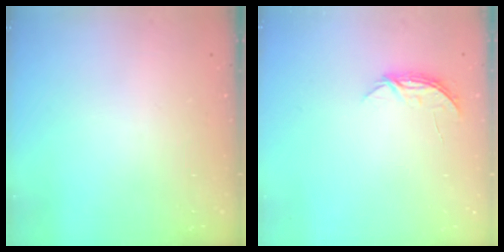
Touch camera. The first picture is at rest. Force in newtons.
{"total": 4.0, "press": 4.0, "slide": 0.5}